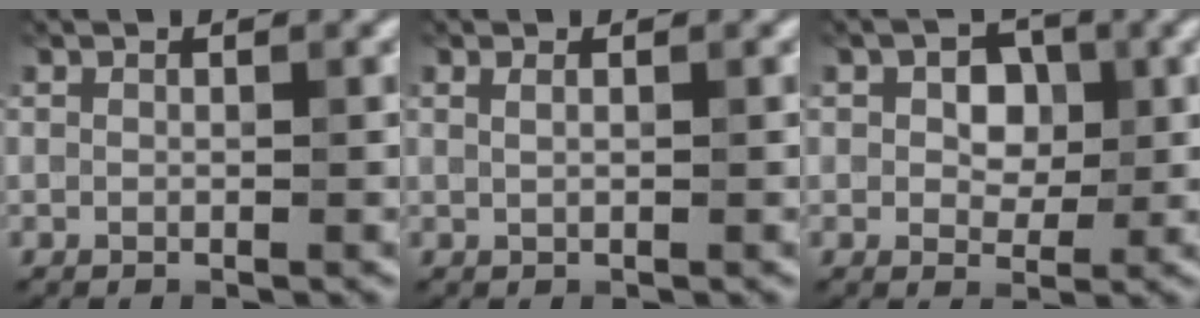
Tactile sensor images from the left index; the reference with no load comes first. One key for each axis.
{"total": 1.0, "fx": 0.5, "fy": 0.5, "fz": 0.7, "tx": -0.009, "ty": -0.004, "tz": 0.005}
{"total": 3.6, "fx": 0.6, "fy": 2.5, "fz": 2.5, "tx": -0.040, "ty": -0.001, "tz": 0.002}